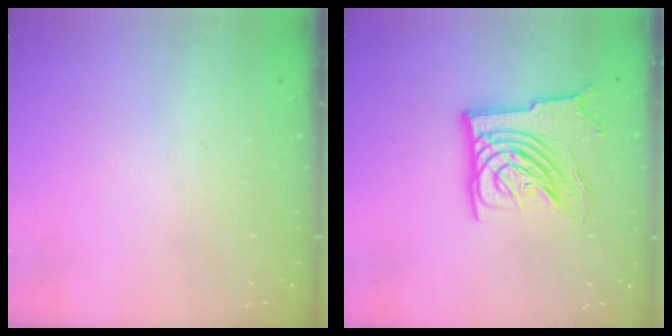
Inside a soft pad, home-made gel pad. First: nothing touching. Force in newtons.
{"total": 13.1, "press": 13.0, "slide": 1.7}